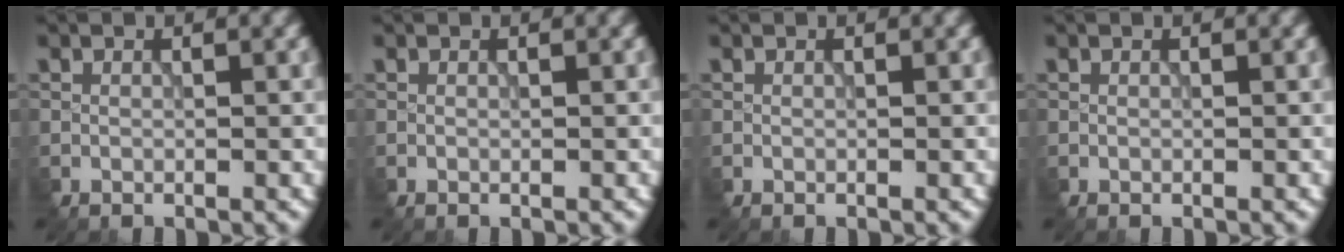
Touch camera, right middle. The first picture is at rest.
{"total": 0.0}
{"total": 0.0}
{"total": 0.0}